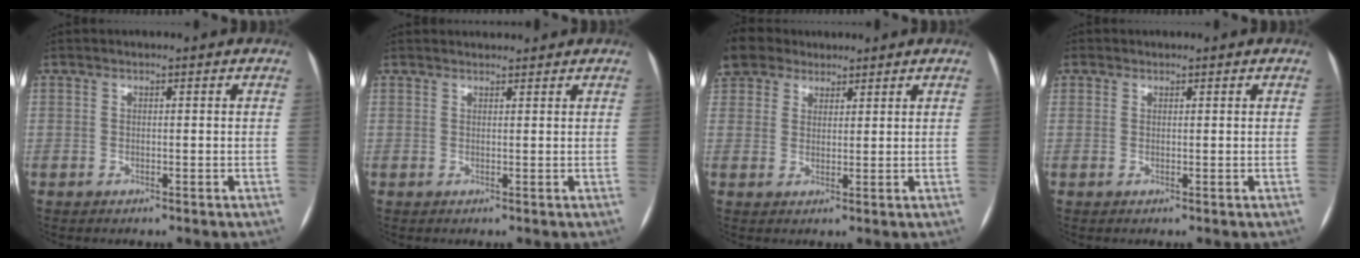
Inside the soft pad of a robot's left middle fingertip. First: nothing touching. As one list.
[{"total": 2.7, "force": [2.6, 0.6, 0.4], "torque": [-0.006, 0.024, 0.038]}, {"total": 7.5, "force": [5.8, 4.5, 1.5], "torque": [-0.035, 0.033, 0.112]}, {"total": 0.6, "force": [0.3, 0.5, 0.0], "torque": [0.004, 0.000, 0.004]}]